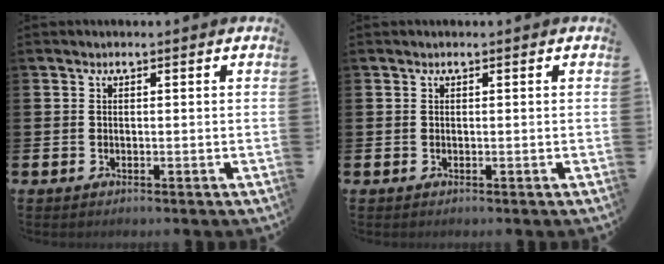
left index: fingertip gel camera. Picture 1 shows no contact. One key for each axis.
{"total": 0.0}